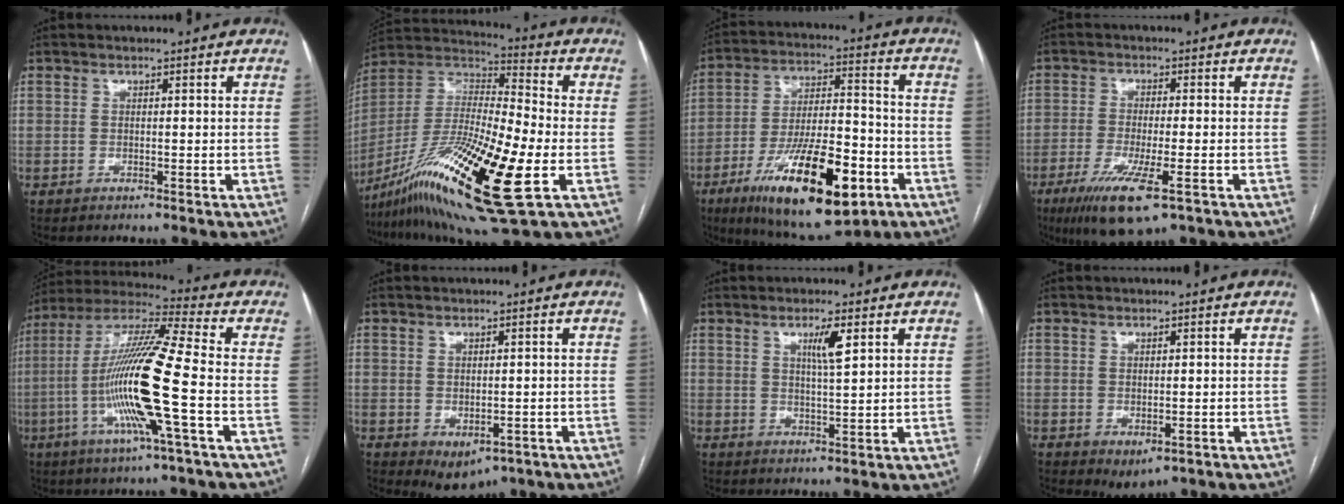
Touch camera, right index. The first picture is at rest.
{"total": 25.7, "force": [-9.8, 3.4, 23.5], "torque": [-0.458, -0.042, -0.176]}
{"total": 20.8, "force": [-9.9, 5.9, 17.3], "torque": [-0.299, -0.015, -0.157]}
{"total": 10.2, "force": [-5.6, 1.5, 8.4], "torque": [-0.157, -0.028, -0.094]}
{"total": 17.1, "force": [-4.0, -0.6, 16.7], "torque": [-0.331, -0.007, -0.089]}
{"total": 4.6, "force": [-2.1, 2.9, 2.8], "torque": [-0.035, -0.003, -0.017]}
{"total": 3.9, "force": [1.7, 0.1, 3.5], "torque": [-0.062, -0.003, 0.029]}
{"total": 2.8, "force": [-1.2, 1.6, 2.0], "torque": [-0.026, -0.006, -0.004]}